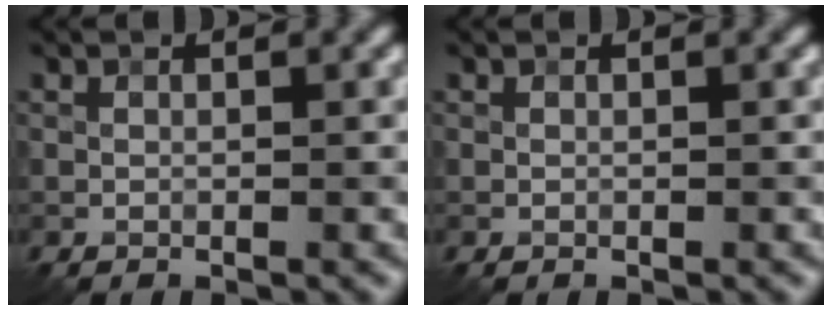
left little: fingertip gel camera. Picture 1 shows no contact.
{"total": 0.0}